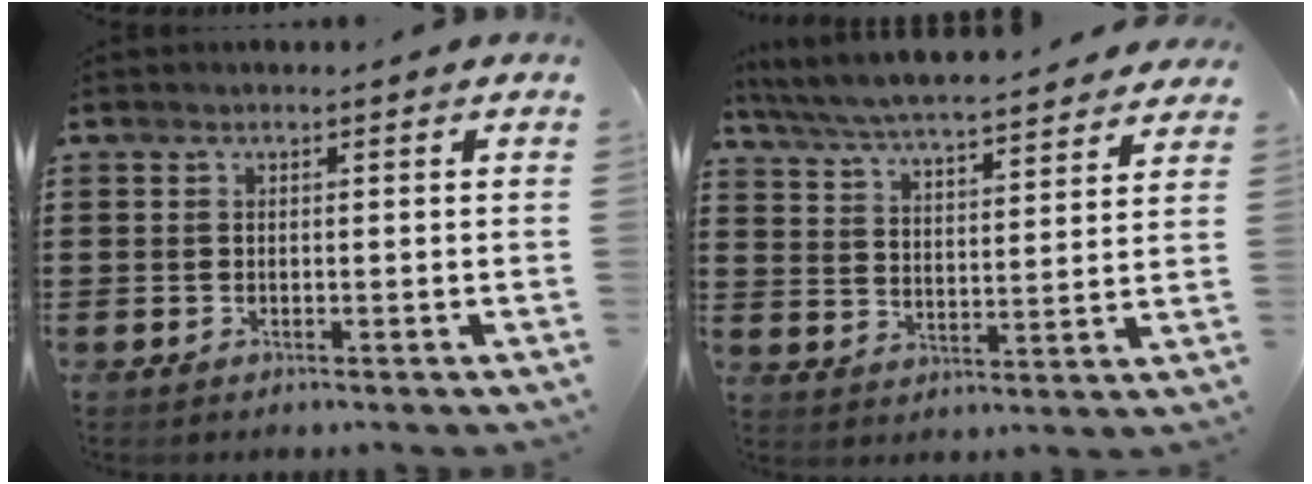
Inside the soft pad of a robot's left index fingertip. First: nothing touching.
{"total": 6.0, "force": [5.7, 0.0, 1.7], "torque": [-0.058, -0.038, 0.097]}